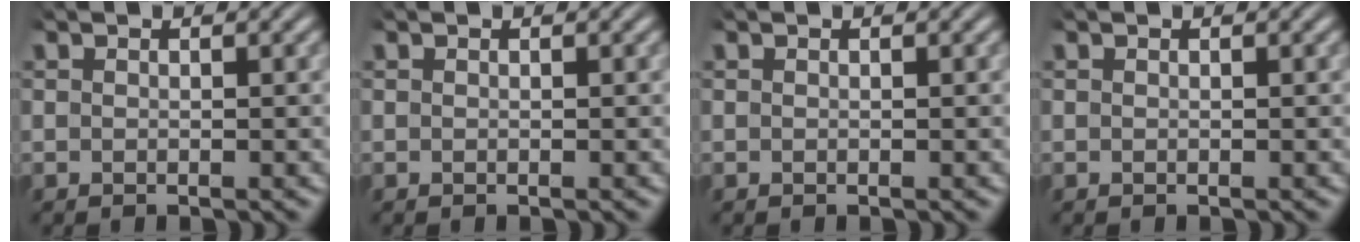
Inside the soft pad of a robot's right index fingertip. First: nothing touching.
{"total": 0.0}
{"total": 0.0}
{"total": 0.0}